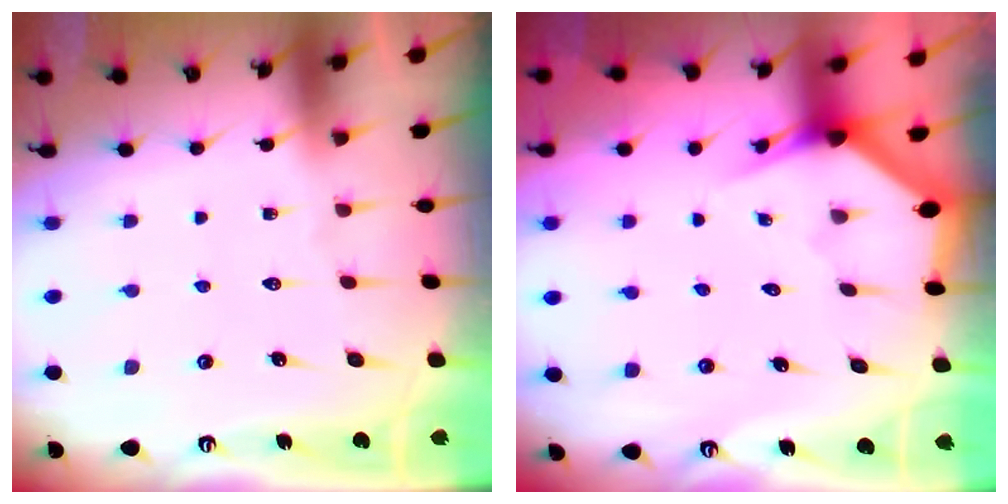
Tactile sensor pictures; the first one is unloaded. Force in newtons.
{"total": 2.9, "press": 2.9, "slide": 0.1}